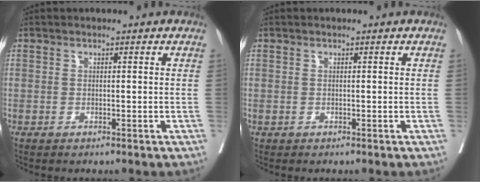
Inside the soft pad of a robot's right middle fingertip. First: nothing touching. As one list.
[{"total": 0.0}]